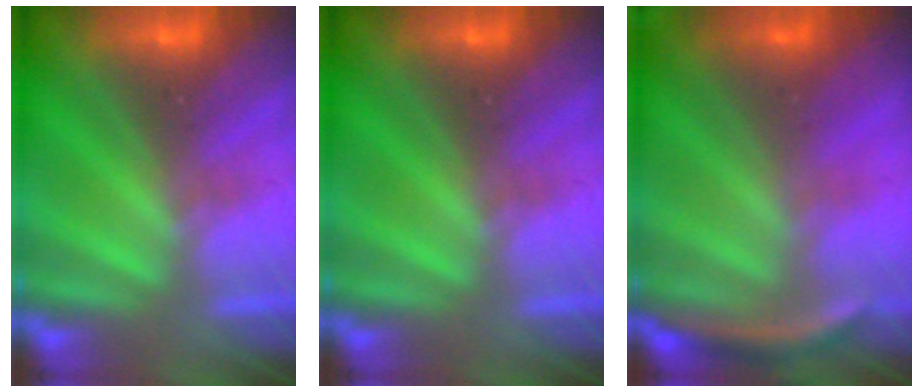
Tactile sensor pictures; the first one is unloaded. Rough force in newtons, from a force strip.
{"total": 0.0}
{"total": 2.8}